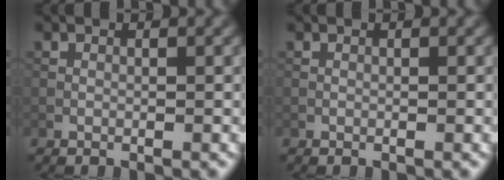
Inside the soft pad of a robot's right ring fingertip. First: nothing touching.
{"total": 0.0}